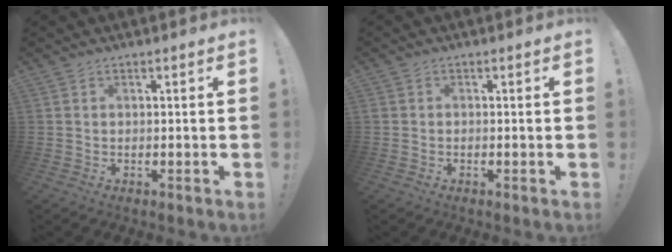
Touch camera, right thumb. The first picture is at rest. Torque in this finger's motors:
{"motor_torque": [0.20, -0.05, 0.07, -0.12, 0.00]}